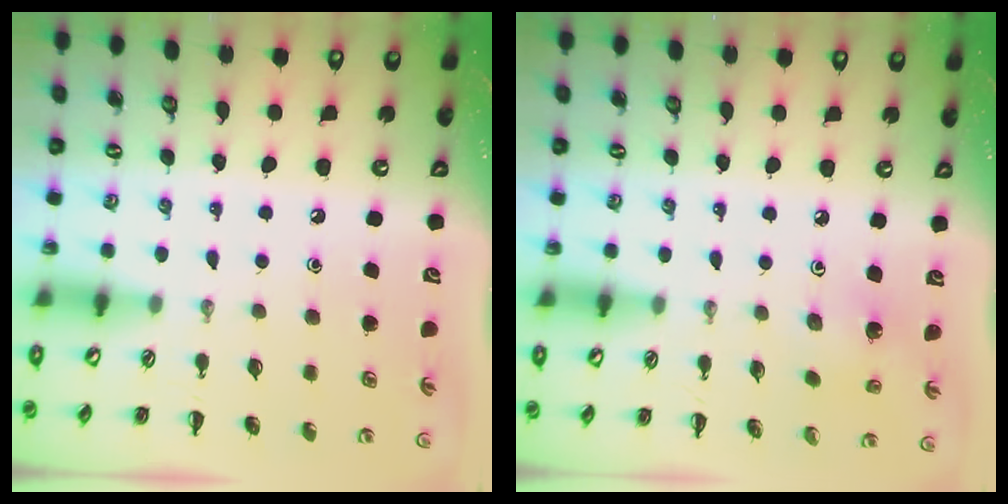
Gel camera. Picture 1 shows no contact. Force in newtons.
{"total": 3.0, "press": 2.8, "slide": 0.9}